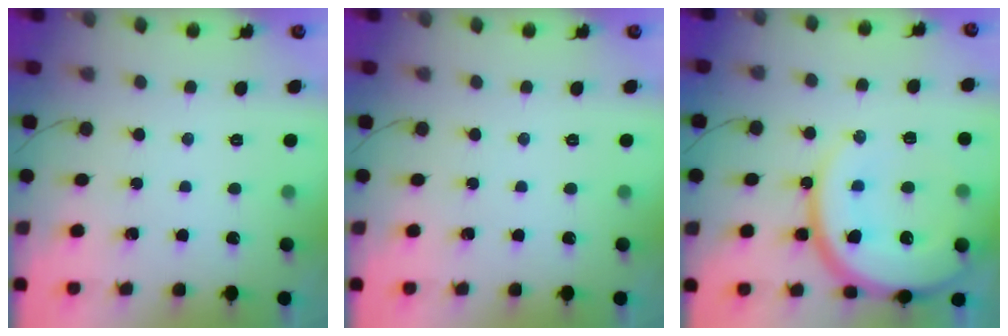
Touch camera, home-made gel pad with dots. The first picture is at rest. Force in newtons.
{"total": 0.0}
{"total": 21.4, "press": 21.3, "slide": 2.1}